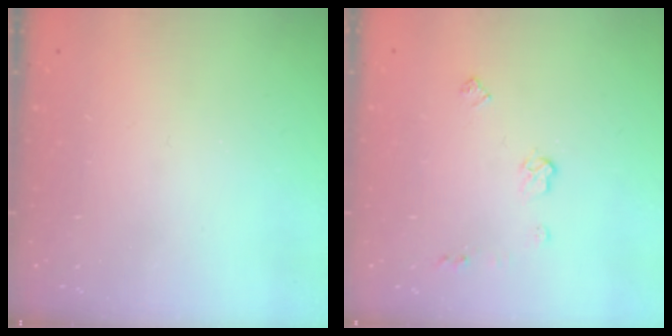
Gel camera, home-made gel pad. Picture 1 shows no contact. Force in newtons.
{"total": 5.3, "press": 5.3, "slide": 0.6}